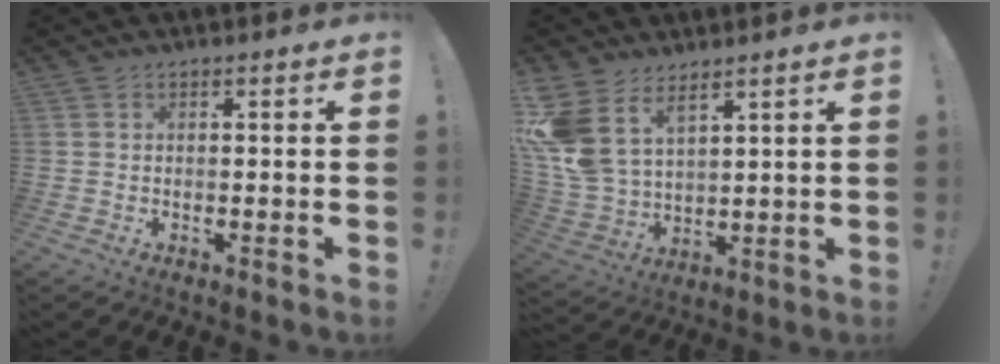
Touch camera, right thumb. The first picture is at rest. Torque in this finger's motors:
{"motor_torque": [0.31, 0.42, 1.07, 0.85, 0.16]}